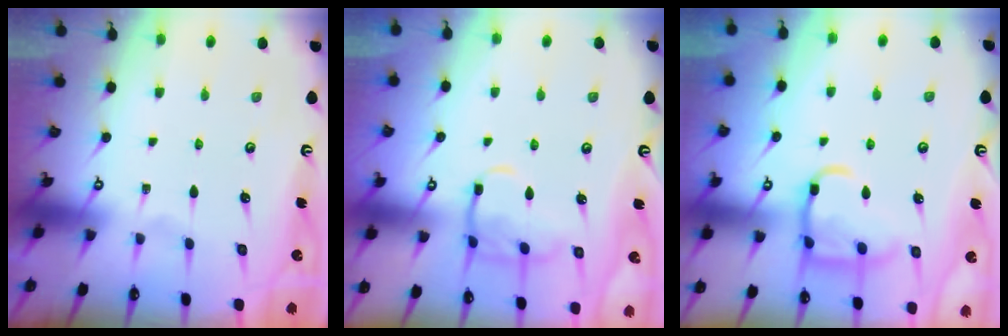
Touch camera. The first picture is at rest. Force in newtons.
{"total": 11.1, "press": 11.0, "slide": 0.8}
{"total": 13.0, "press": 13.0, "slide": 1.1}